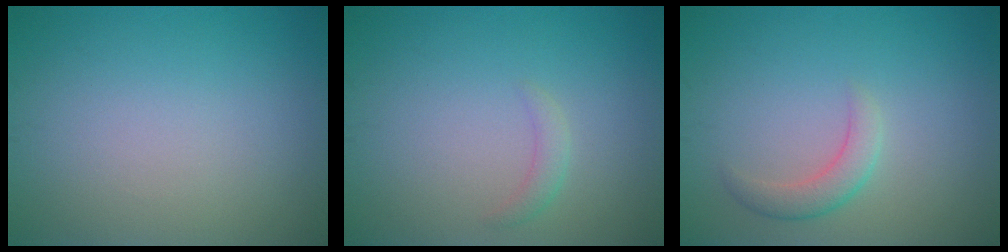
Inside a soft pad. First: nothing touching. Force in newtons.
{"total": 1.1, "press": 1.1, "slide": 0.0}
{"total": 2.2, "press": 2.1, "slide": 0.1}